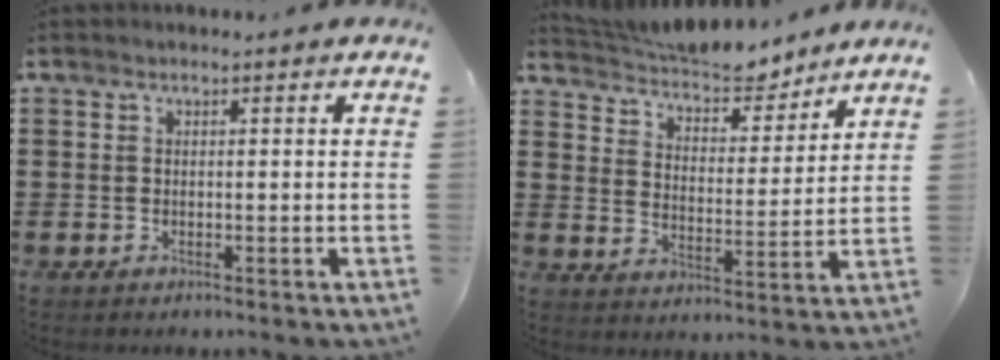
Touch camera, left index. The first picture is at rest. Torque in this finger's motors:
{"motor_torque": [0.45, -0.69, -0.04, -0.01]}